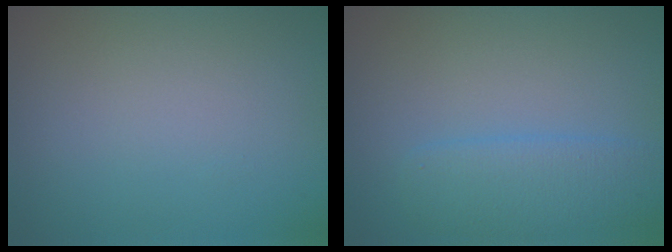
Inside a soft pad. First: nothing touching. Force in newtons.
{"total": 3.2, "press": 3.2, "slide": 0.1}